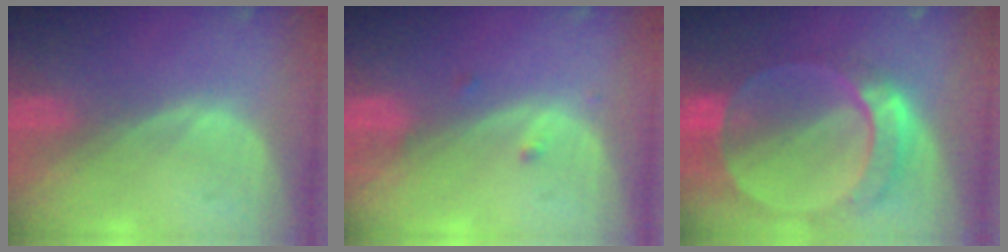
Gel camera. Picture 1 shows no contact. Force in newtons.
{"total": 1.1, "press": 1.1, "slide": 0.1}
{"total": 9.8, "press": 8.4, "slide": 5.2}